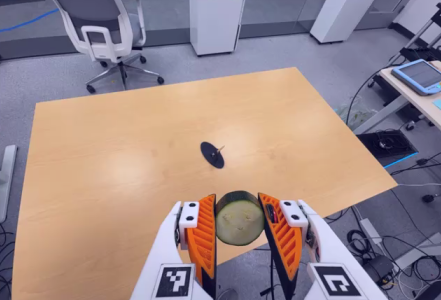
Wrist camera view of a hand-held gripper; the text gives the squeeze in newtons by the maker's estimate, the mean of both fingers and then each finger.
{"total": 12.6, "left": 11.2, "right": 14.0}